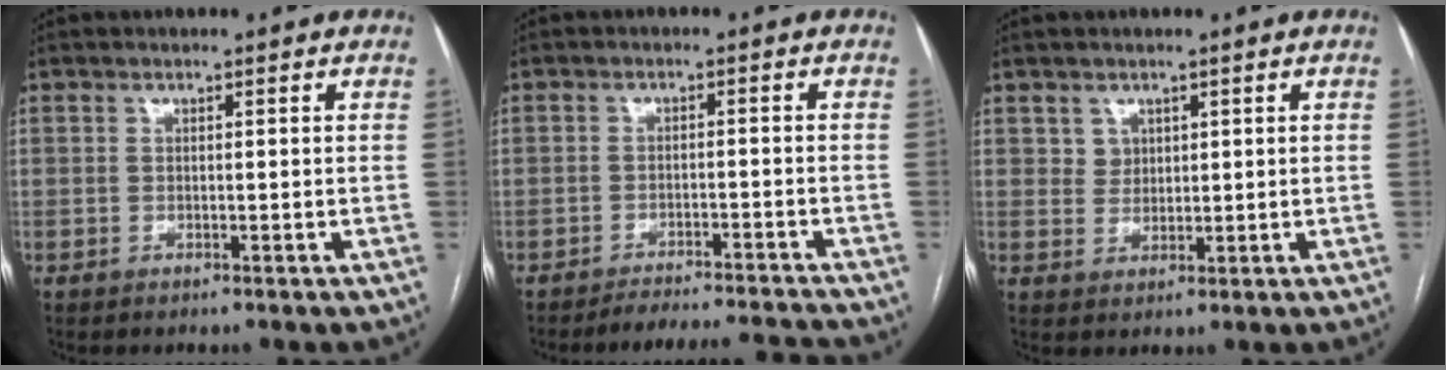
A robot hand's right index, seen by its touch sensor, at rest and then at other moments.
{"total": 9.0, "force": [-8.8, -0.3, 1.5], "torque": [-0.018, 0.005, -0.124]}
{"total": 2.4, "force": [1.2, 2.0, 0.4], "torque": [-0.002, -0.001, 0.020]}